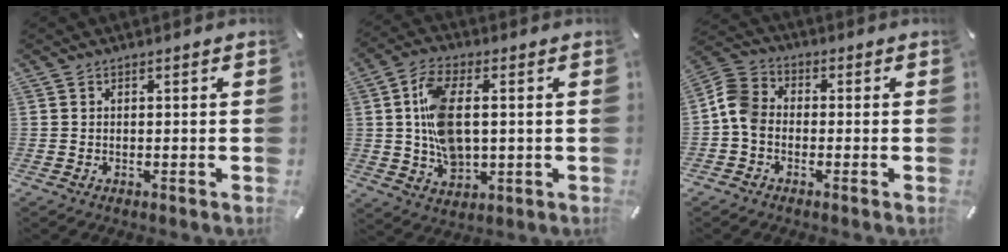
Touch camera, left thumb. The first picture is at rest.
{"total": 11.4, "force": [1.1, 6.9, 9.1], "torque": [-0.187, 0.002, 0.018]}
{"total": 6.9, "force": [-1.9, 5.3, 4.0], "torque": [-0.087, 0.019, -0.032]}